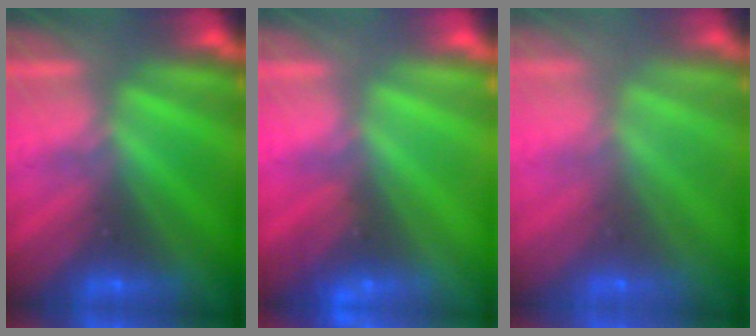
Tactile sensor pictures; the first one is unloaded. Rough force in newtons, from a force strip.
{"total": 2.5}
{"total": 8.1}